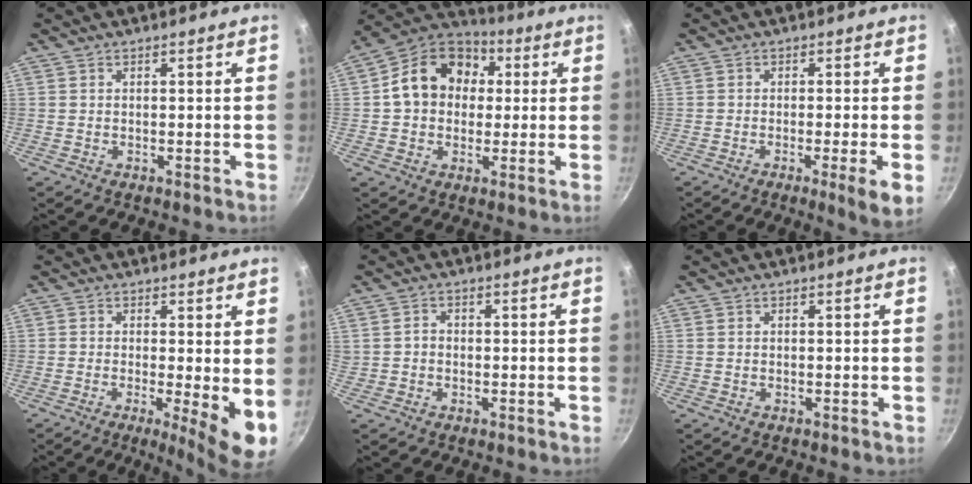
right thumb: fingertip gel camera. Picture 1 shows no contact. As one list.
[{"total": 15.5, "force": [2.5, 12.4, 8.9], "torque": [-0.120, 0.029, 0.025]}, {"total": 5.4, "force": [-1.7, 0.2, 5.2], "torque": [-0.081, 0.000, -0.025]}, {"total": 8.0, "force": [-0.6, 1.7, 7.8], "torque": [-0.102, -0.018, -0.007]}, {"total": 1.9, "force": [-0.3, 1.7, 0.9], "torque": [-0.007, 0.012, -0.005]}, {"total": 0.0}]